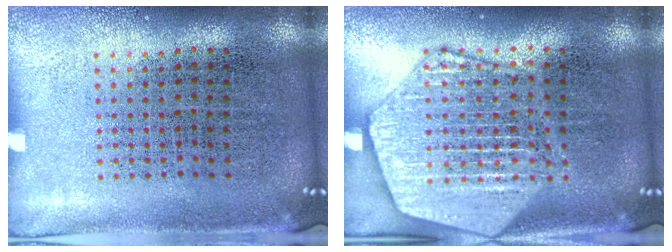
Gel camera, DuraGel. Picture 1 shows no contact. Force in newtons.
{"total": 3.5, "press": 3.5, "slide": 0.4}